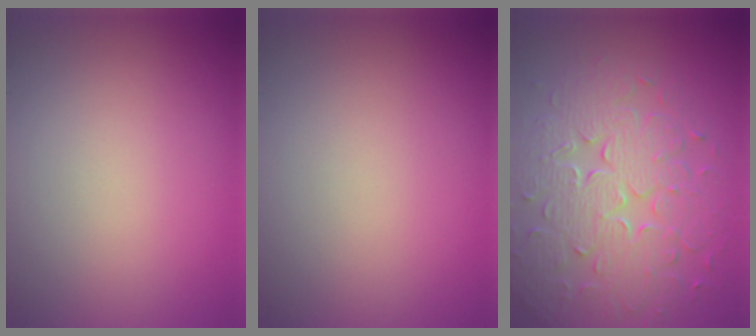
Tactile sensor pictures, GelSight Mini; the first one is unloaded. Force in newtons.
{"total": 0.0}
{"total": 8.6, "press": 6.1, "slide": 6.1}